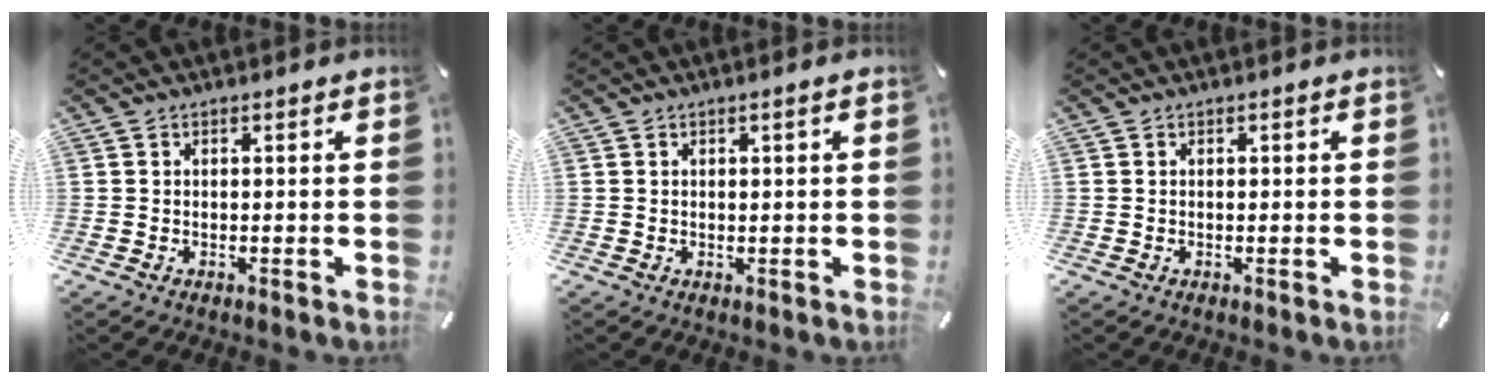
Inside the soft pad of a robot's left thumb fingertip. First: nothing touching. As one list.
[{"total": 1.5, "force": [0.3, 0.1, 1.4], "torque": [-0.025, -0.002, 0.006]}, {"total": 0.0}]